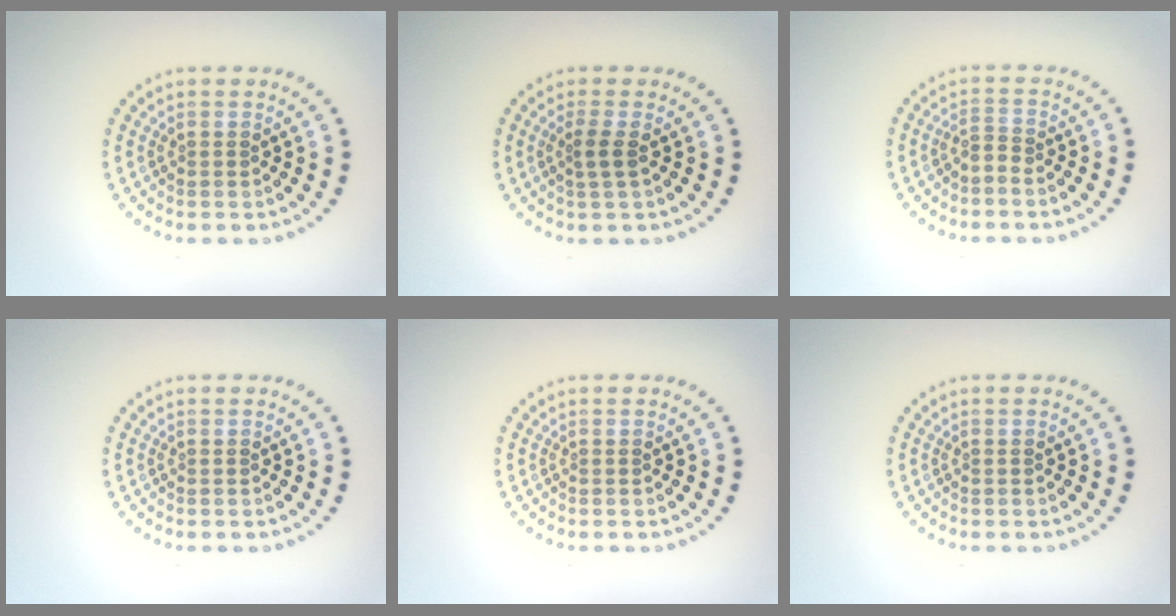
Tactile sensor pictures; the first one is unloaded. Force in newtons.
{"total": 1.5, "press": 1.2, "slide": 0.9}
{"total": 1.1, "press": 0.5, "slide": 1.0}
{"total": 0.0}
{"total": 0.0}
{"total": 0.0}